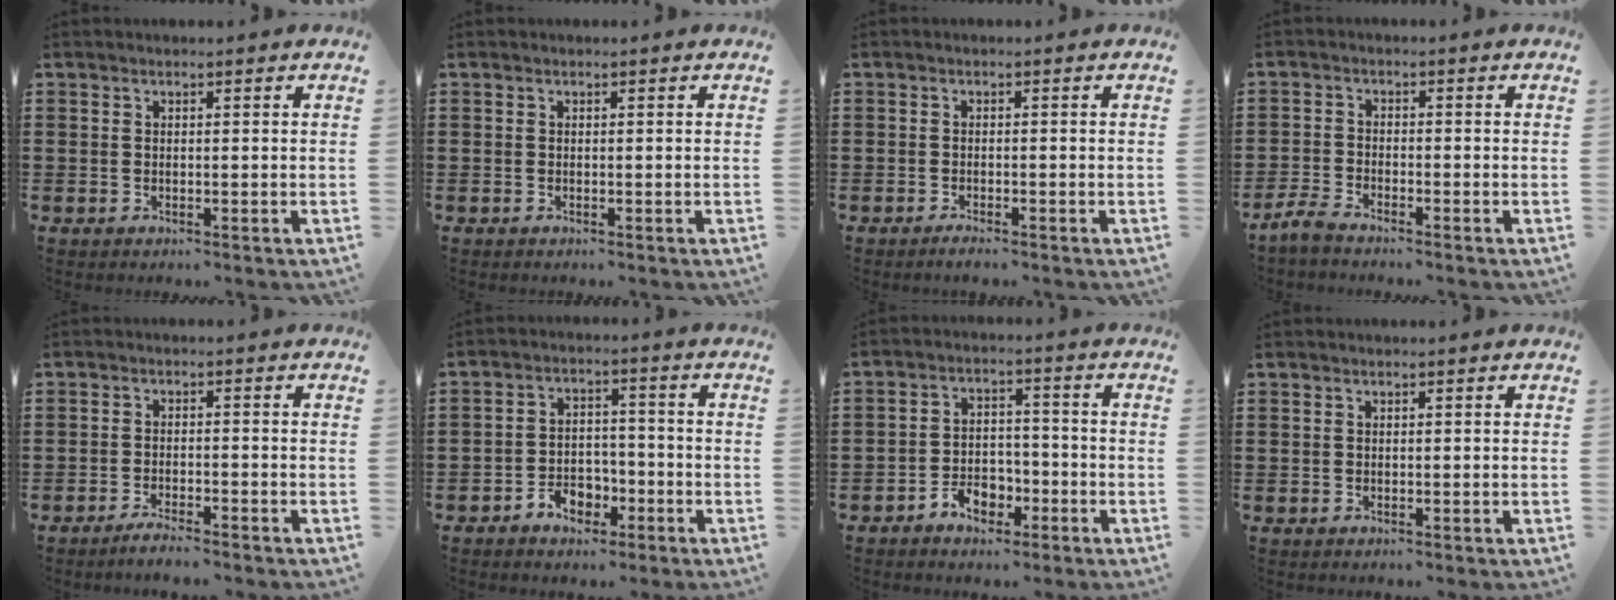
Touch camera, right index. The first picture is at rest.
{"total": 0.0}
{"total": 1.1, "force": [-1.1, -0.1, 0.4], "torque": [-0.009, -0.005, -0.020]}
{"total": 2.7, "force": [-2.5, 0.1, 0.9], "torque": [-0.032, -0.003, -0.054]}
{"total": 2.5, "force": [-2.4, -0.1, 0.8], "torque": [-0.014, 0.002, -0.046]}
{"total": 4.2, "force": [-2.7, 2.8, 1.8], "torque": [-0.033, 0.011, -0.051]}
{"total": 4.5, "force": [-2.9, 2.8, 2.1], "torque": [-0.036, 0.012, -0.055]}
{"total": 0.0}